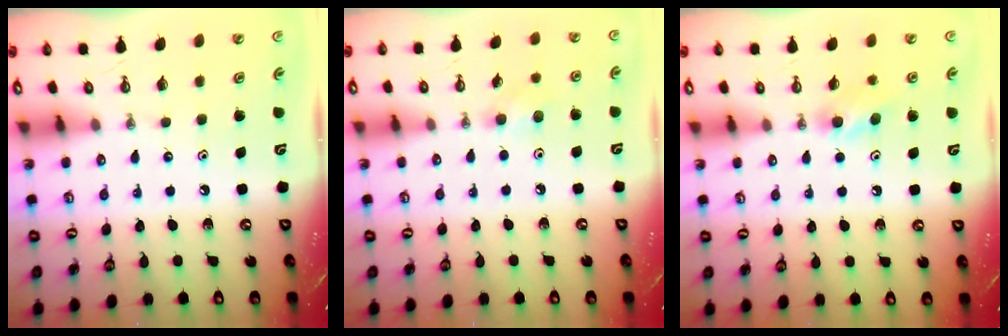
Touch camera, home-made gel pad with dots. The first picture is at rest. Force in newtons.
{"total": 7.2, "press": 7.1, "slide": 1.0}
{"total": 5.8, "press": 5.7, "slide": 0.8}